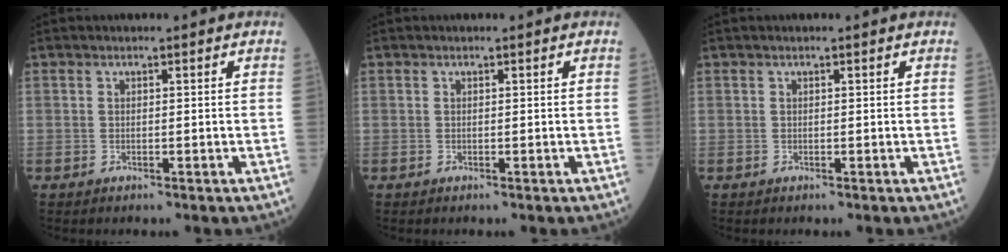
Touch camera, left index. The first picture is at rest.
{"total": 0.0}
{"total": 0.0}